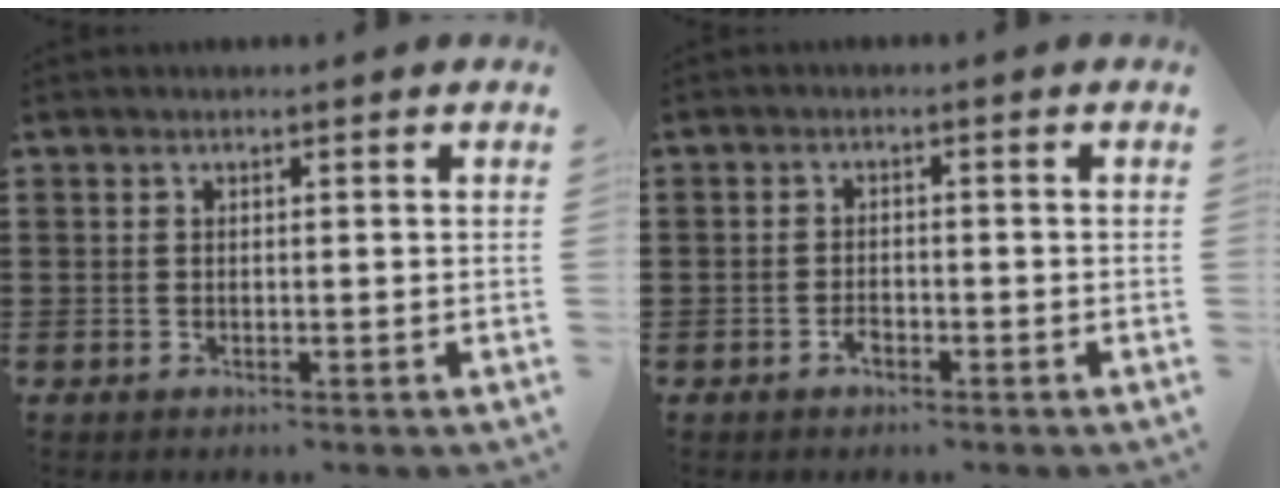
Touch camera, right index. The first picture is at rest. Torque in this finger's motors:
{"motor_torque": [0.66, 0.63, 0.01, -0.04]}